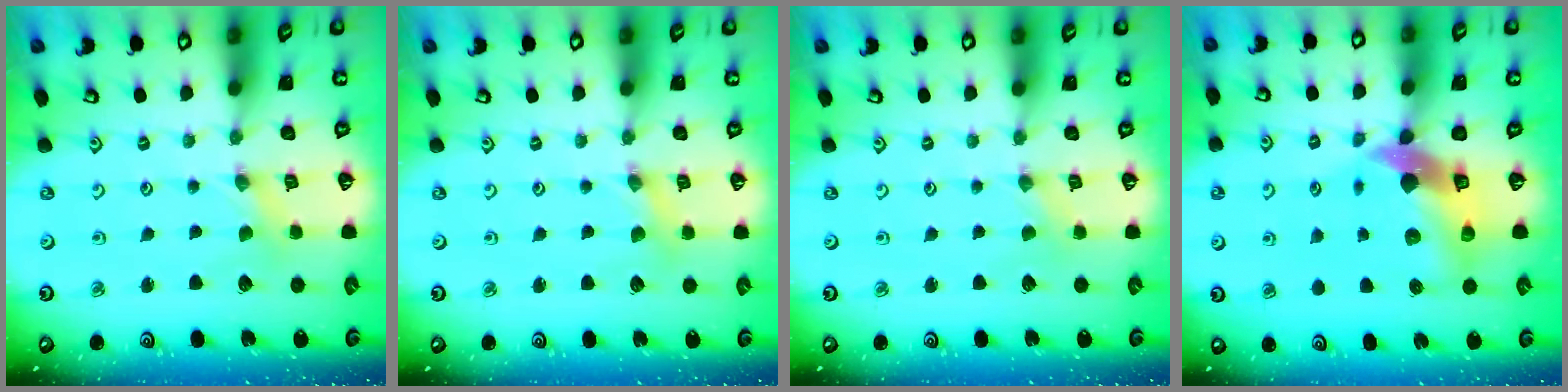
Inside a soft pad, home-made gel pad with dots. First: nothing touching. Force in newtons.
{"total": 1.9, "press": 1.9, "slide": 0.3}
{"total": 0.0}
{"total": 11.2, "press": 11.1, "slide": 1.7}